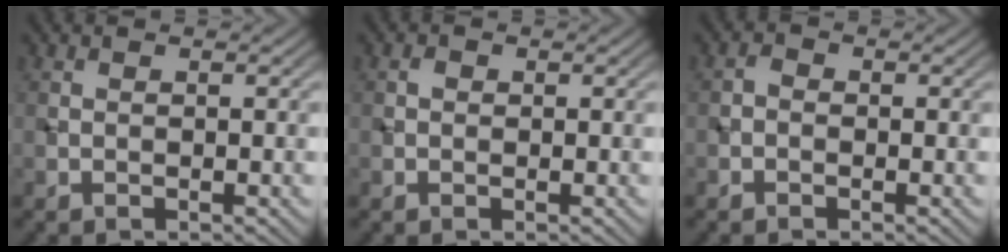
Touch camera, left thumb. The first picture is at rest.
{"total": 0.7, "force": [0.0, 0.6, 0.3], "torque": [-0.004, -0.002, -0.003]}
{"total": 1.1, "force": [-0.6, 0.8, 0.5], "torque": [-0.009, 0.002, -0.016]}